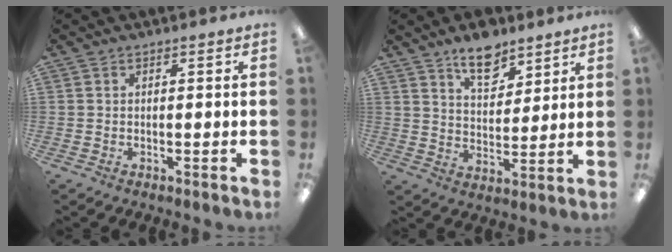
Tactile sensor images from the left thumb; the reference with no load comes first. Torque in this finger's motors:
{"motor_torque": [1.64, 1.17, 1.42, -1.31, 0.35]}